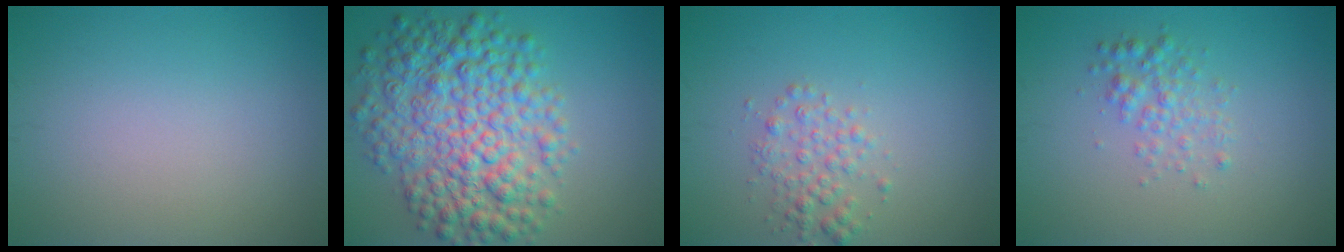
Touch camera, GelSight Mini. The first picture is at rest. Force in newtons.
{"total": 9.1, "press": 9.1, "slide": 0.1}
{"total": 2.2, "press": 2.2, "slide": 0.0}
{"total": 2.2, "press": 2.2, "slide": 0.0}